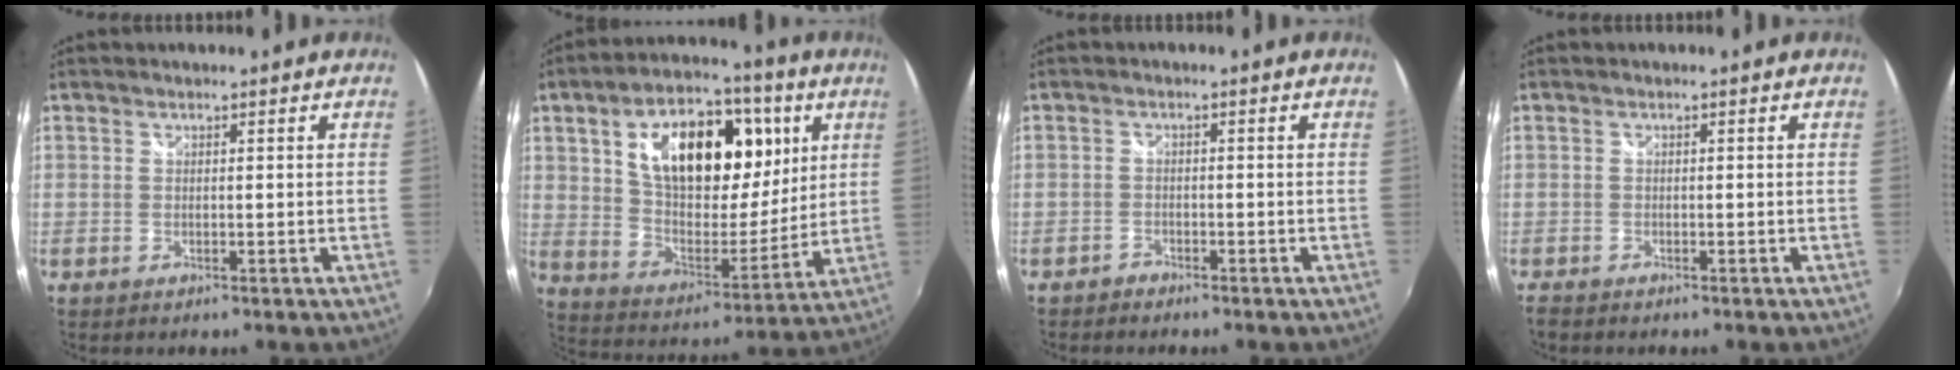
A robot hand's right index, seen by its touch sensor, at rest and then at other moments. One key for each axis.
{"total": 23.4, "fx": 8.2, "fy": 12.6, "fz": 17.9, "tx": -0.310, "ty": 0.023, "tz": 0.140}
{"total": 1.7, "fx": -1.6, "fy": 0.8, "fz": 0.0, "tx": -0.007, "ty": 0.002, "tz": -0.031}
{"total": 2.0, "fx": -1.8, "fy": 0.8, "fz": 0.5, "tx": -0.016, "ty": -0.009, "tz": -0.035}